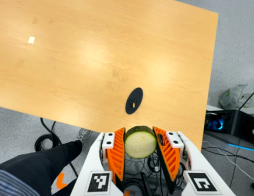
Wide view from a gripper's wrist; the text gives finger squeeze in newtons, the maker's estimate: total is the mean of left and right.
{"total": 13.8, "left": 13.6, "right": 14.0}